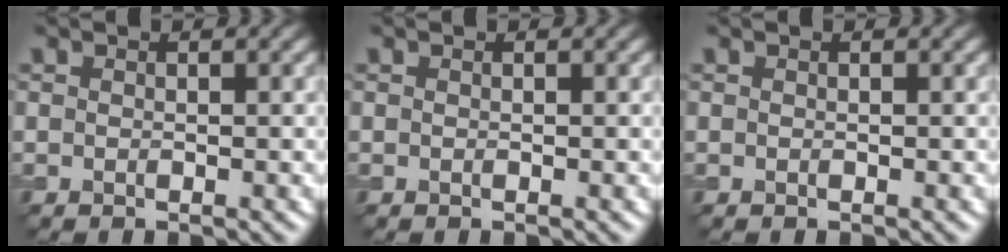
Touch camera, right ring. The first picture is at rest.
{"total": 0.0}
{"total": 0.0}